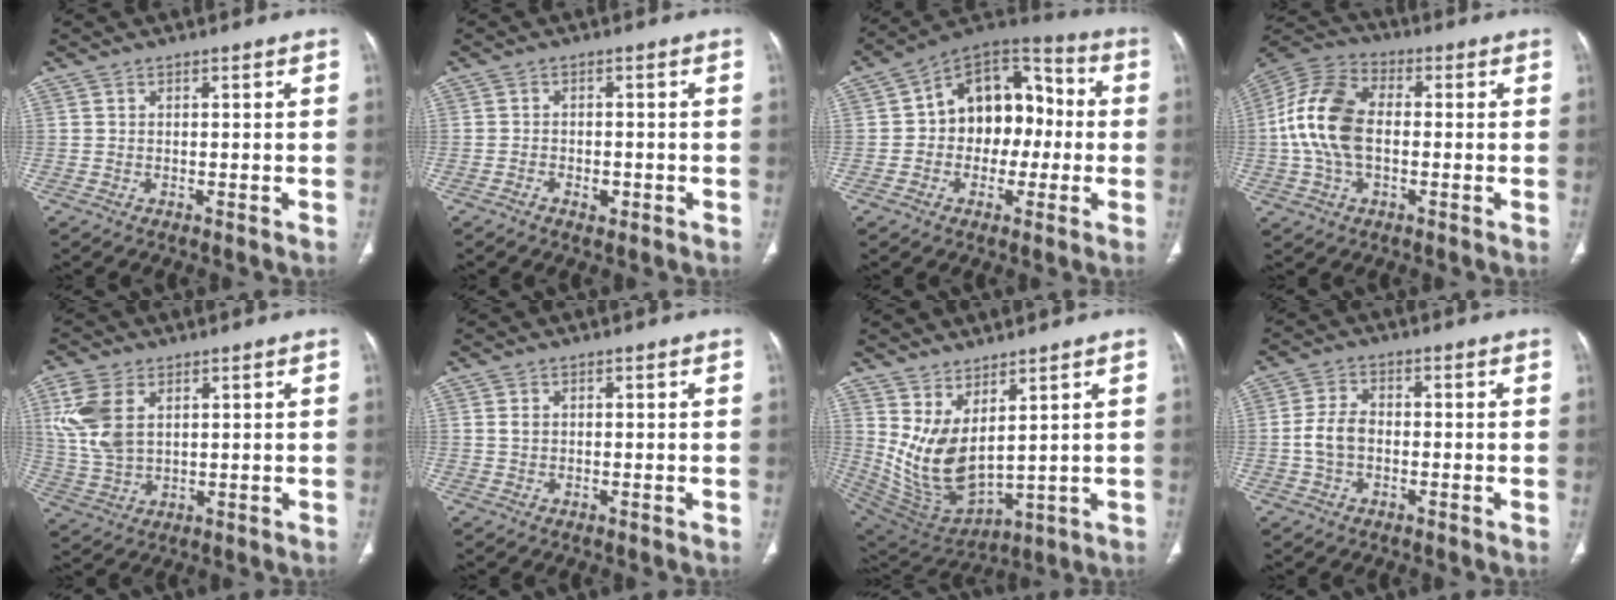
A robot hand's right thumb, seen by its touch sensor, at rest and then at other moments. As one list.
[{"total": 2.3, "force": [-1.1, 1.4, 1.3], "torque": [-0.020, 0.010, -0.015]}, {"total": 16.3, "force": [-0.5, 11.6, 11.4], "torque": [-0.110, 0.049, -0.021]}, {"total": 14.3, "force": [-0.6, 9.2, 11.0], "torque": [-0.218, 0.030, -0.019]}, {"total": 10.0, "force": [3.3, 6.2, 7.2], "torque": [-0.159, -0.004, 0.072]}, {"total": 1.1, "force": [0.3, 0.8, 0.7], "torque": [-0.013, 0.002, 0.008]}, {"total": 12.1, "force": [4.5, 5.6, 9.7], "torque": [-0.170, -0.044, 0.117]}, {"total": 5.1, "force": [-0.8, 3.5, 3.7], "torque": [-0.076, 0.017, -0.019]}]